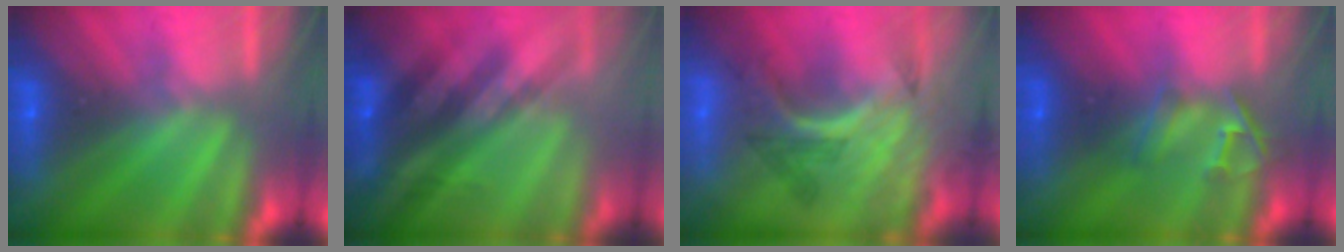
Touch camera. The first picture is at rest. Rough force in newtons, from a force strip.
{"total": 2.7}
{"total": 3.2}
{"total": 2.4}